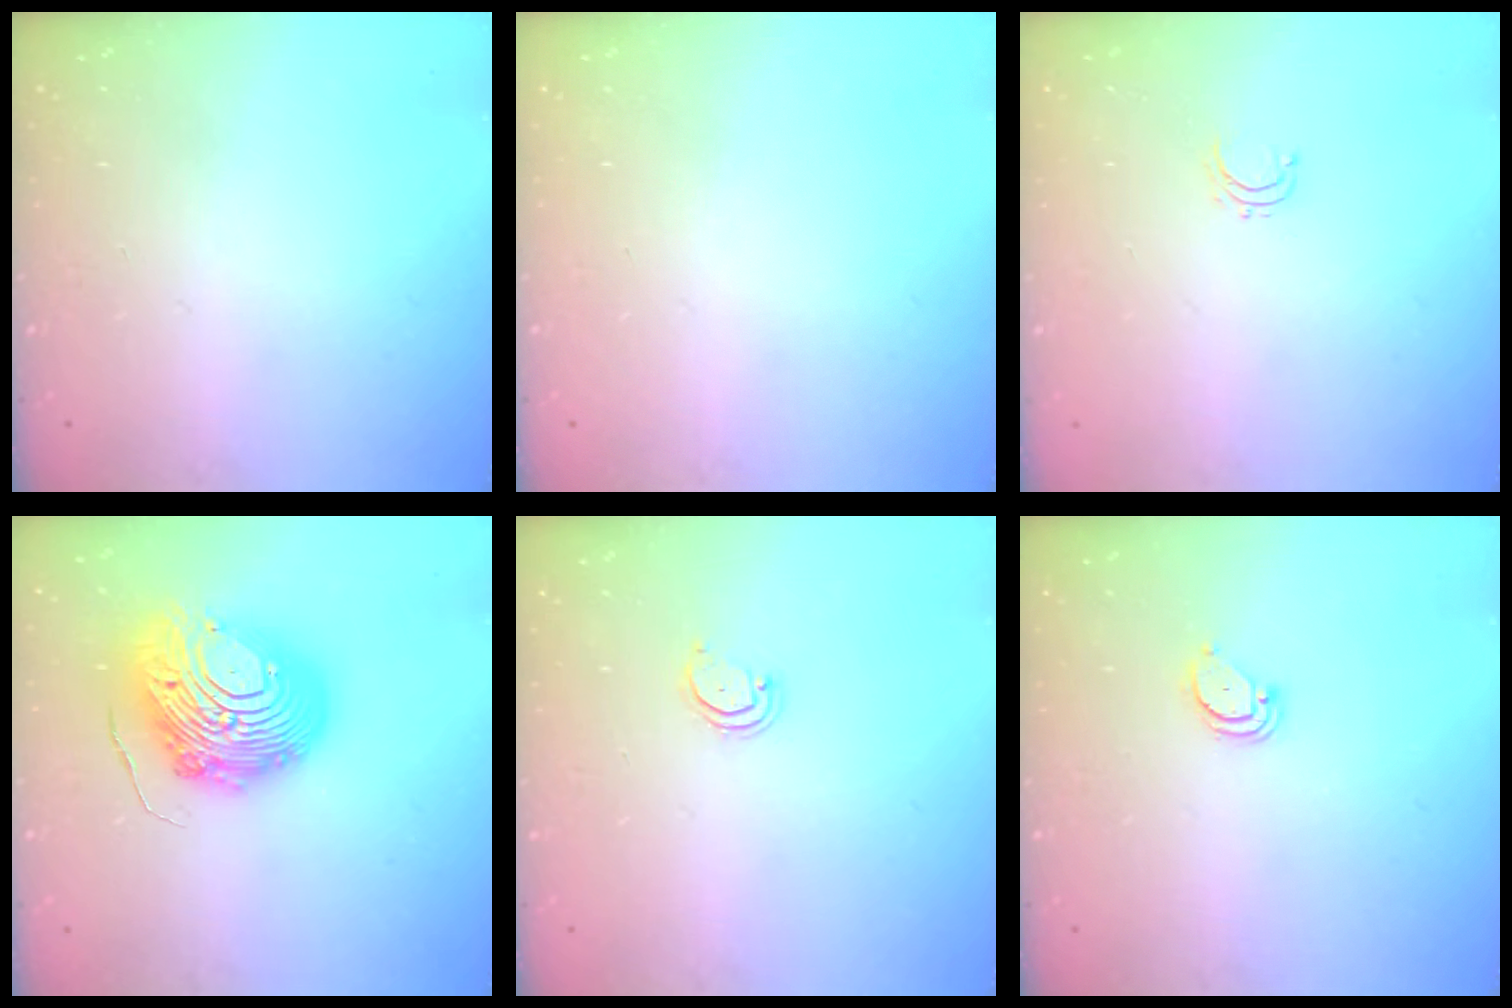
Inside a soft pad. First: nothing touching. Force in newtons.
{"total": 0.0}
{"total": 3.6, "press": 3.6, "slide": 0.3}
{"total": 16.1, "press": 16.0, "slide": 1.8}
{"total": 2.5, "press": 2.5, "slide": 0.2}
{"total": 2.1, "press": 2.1, "slide": 0.1}